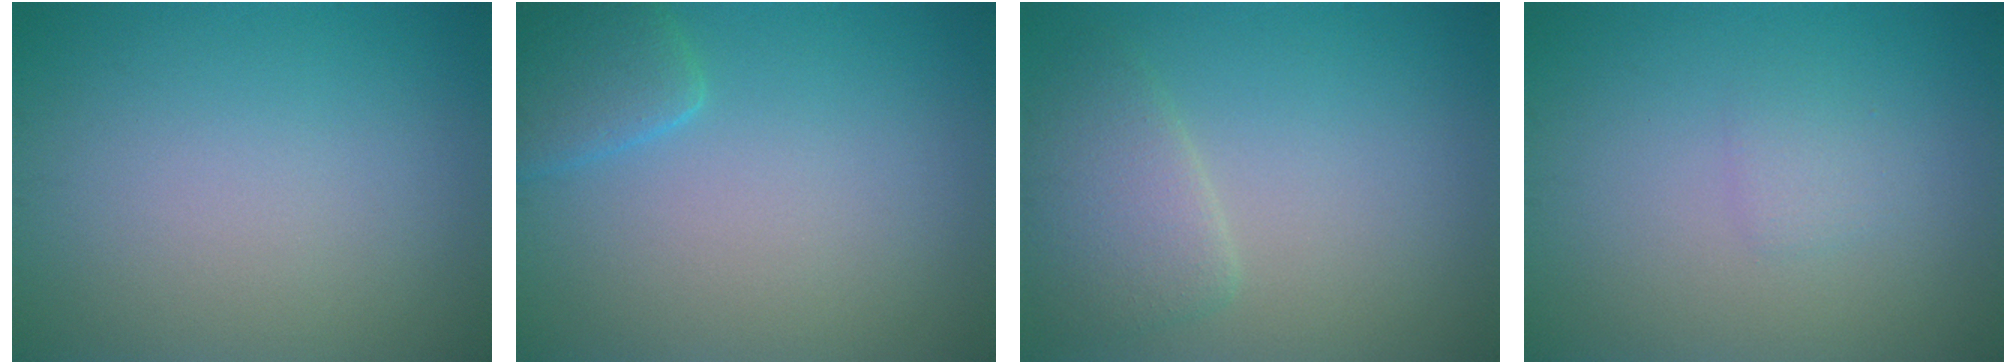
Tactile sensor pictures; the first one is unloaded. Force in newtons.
{"total": 2.5, "press": 2.5, "slide": 0.3}
{"total": 3.1, "press": 3.1, "slide": 0.4}
{"total": 1.0, "press": 1.0, "slide": 0.1}